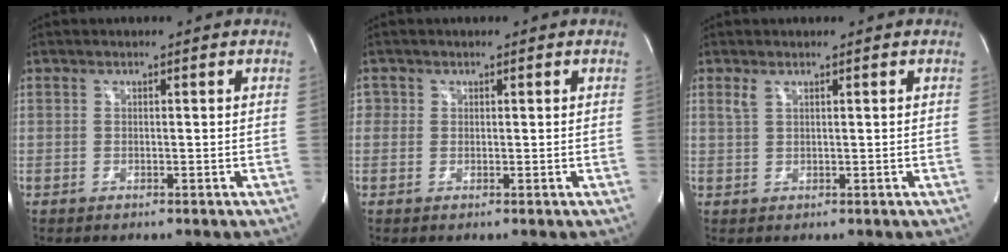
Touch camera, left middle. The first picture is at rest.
{"total": 1.1, "force": [0.3, 1.1, 0.1], "torque": [0.011, 0.002, 0.003]}
{"total": 1.2, "force": [0.8, 0.3, 0.8], "torque": [-0.024, 0.007, 0.022]}